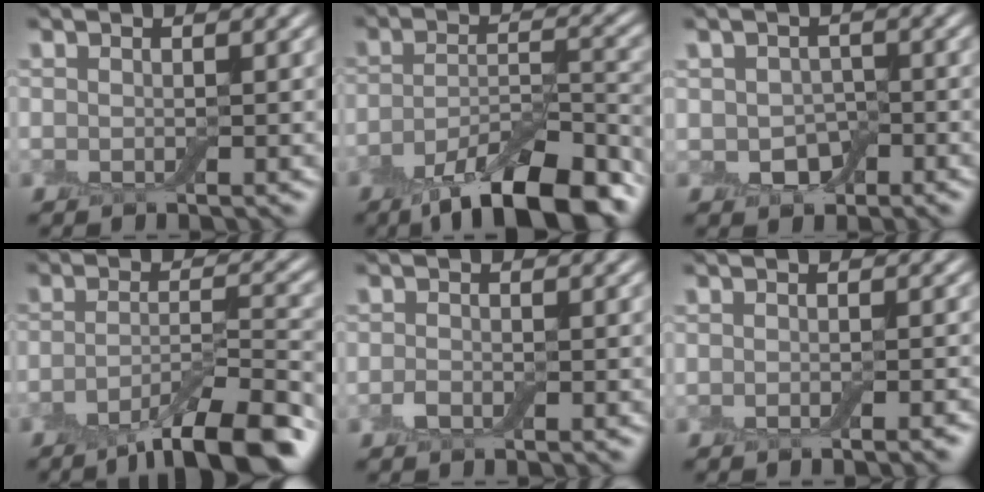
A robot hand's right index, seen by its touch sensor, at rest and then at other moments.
{"total": 10.6, "force": [-7.2, 3.3, 7.0], "torque": [-0.113, -0.010, -0.121]}
{"total": 3.0, "force": [-0.8, 2.3, 1.7], "torque": [-0.030, -0.006, -0.016]}
{"total": 8.7, "force": [-5.6, 2.1, 6.3], "torque": [-0.090, 0.000, -0.096]}
{"total": 0.9, "force": [-0.5, 0.5, 0.5], "torque": [-0.012, 0.000, -0.012]}
{"total": 1.2, "force": [-0.7, 0.2, 0.9], "torque": [-0.006, -0.001, -0.011]}